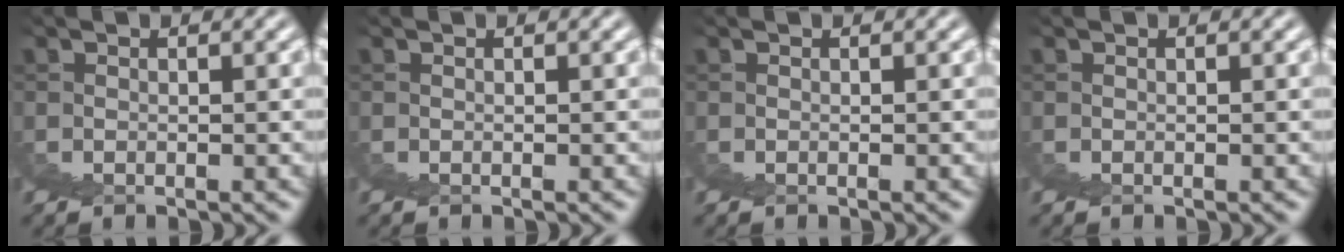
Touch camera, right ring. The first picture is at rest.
{"total": 0.0}
{"total": 0.0}
{"total": 0.0}